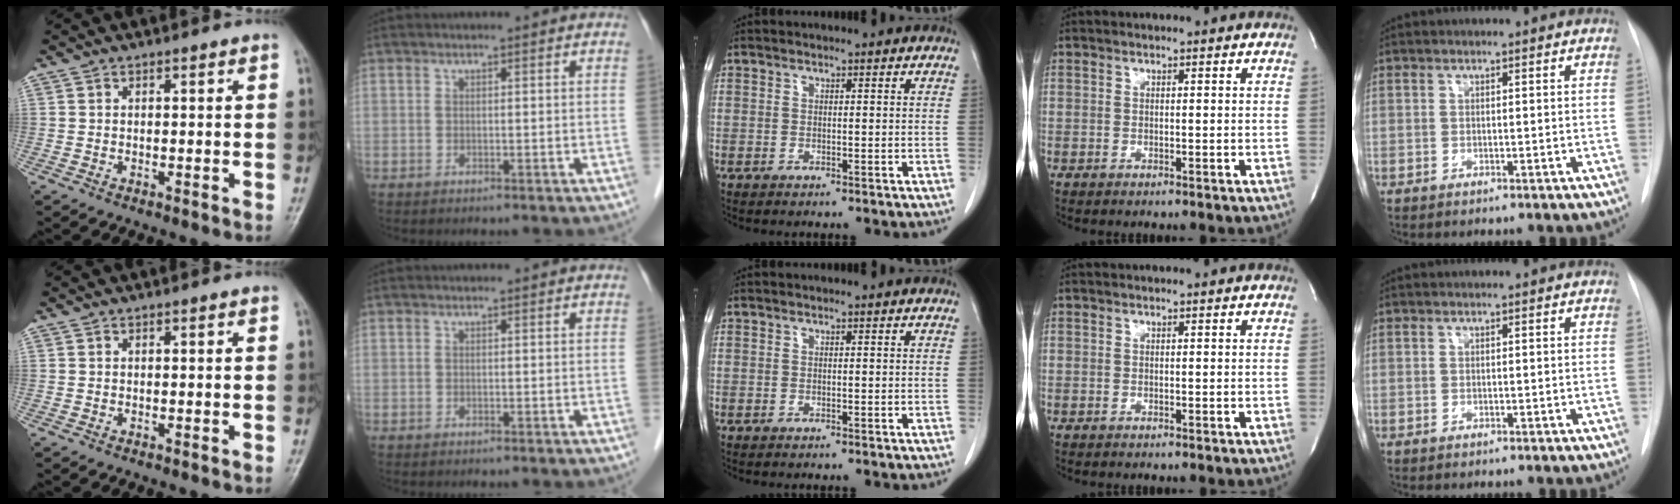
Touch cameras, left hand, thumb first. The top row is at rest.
{}